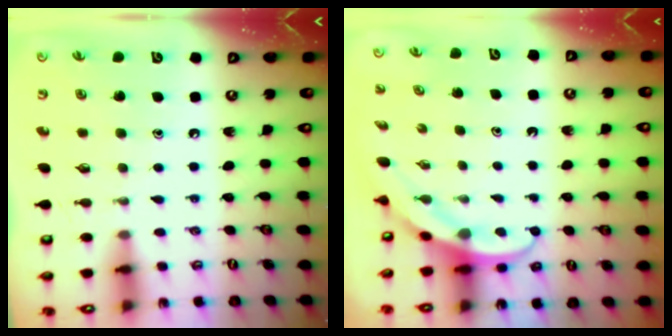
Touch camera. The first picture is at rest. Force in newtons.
{"total": 3.9, "press": 3.9, "slide": 0.3}